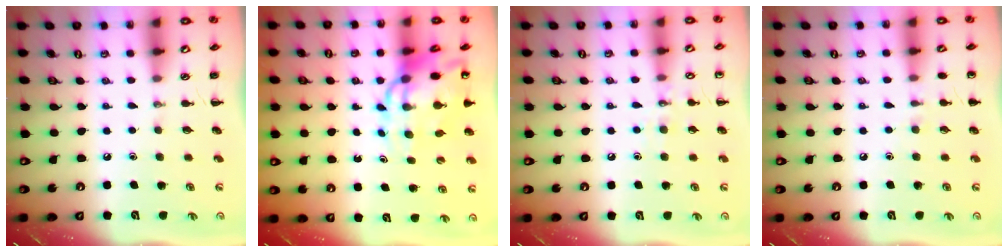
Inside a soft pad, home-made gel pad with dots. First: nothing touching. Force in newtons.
{"total": 12.4, "press": 12.0, "slide": 3.3}
{"total": 7.5, "press": 7.3, "slide": 1.5}
{"total": 6.2, "press": 5.9, "slide": 1.9}